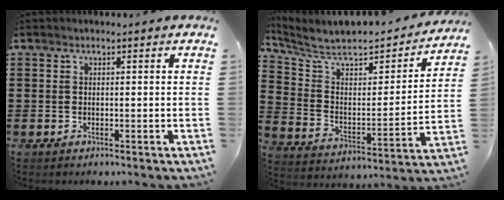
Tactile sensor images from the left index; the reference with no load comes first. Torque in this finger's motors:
{"motor_torque": [2.14, 0.00, 0.25, 0.07]}